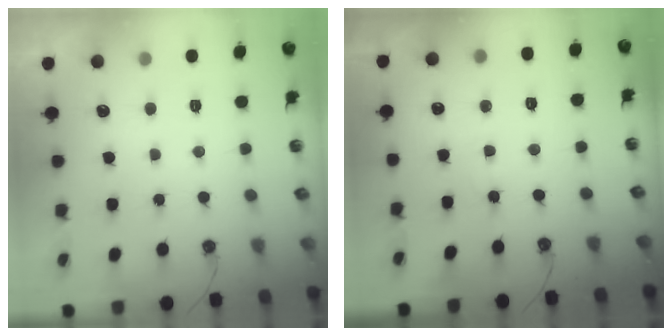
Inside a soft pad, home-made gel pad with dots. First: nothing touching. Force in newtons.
{"total": 4.7, "press": 4.7, "slide": 0.4}